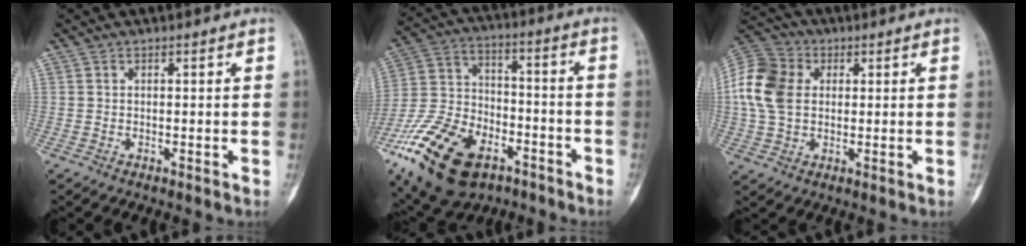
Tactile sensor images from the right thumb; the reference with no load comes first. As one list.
[{"total": 23.2, "force": [-12.3, 13.3, 14.5], "torque": [-0.296, 0.052, -0.216]}, {"total": 13.0, "force": [1.9, 9.7, 8.4], "torque": [-0.168, 0.014, 0.029]}]